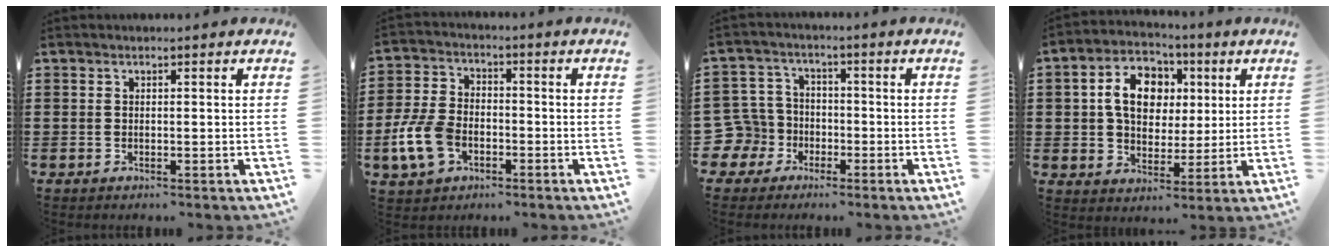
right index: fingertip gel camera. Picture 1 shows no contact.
{"total": 7.9, "force": [-3.0, 5.0, 5.3], "torque": [-0.141, -0.001, -0.062]}
{"total": 7.0, "force": [-2.0, 6.4, 1.8], "torque": [-0.104, -0.005, -0.045]}
{"total": 9.6, "force": [2.1, 7.1, 6.2], "torque": [-0.127, 0.014, 0.032]}